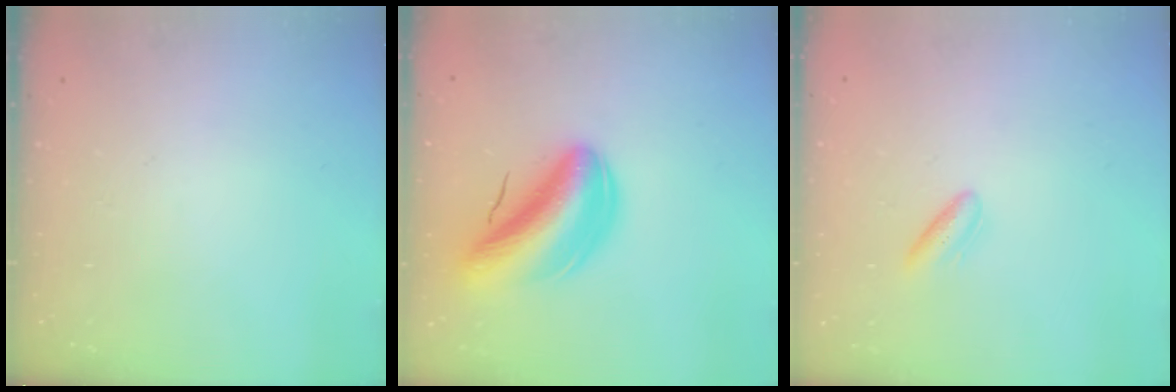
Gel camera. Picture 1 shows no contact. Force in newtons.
{"total": 13.3, "press": 12.7, "slide": 3.9}
{"total": 4.2, "press": 3.9, "slide": 1.6}